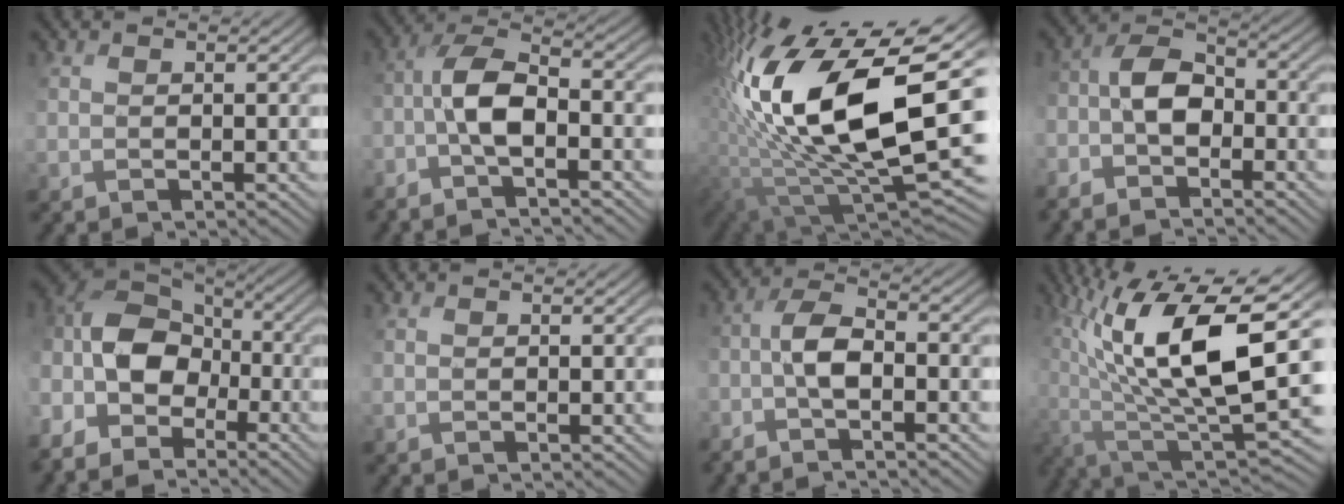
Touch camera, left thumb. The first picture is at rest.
{"total": 6.7, "force": [-2.8, 2.4, 5.6], "torque": [-0.109, 0.010, -0.070]}
{"total": 20.3, "force": [4.2, 8.8, 17.8], "torque": [-0.341, 0.012, 0.068]}
{"total": 6.4, "force": [-3.4, 3.5, 4.1], "torque": [-0.092, 0.001, -0.080]}
{"total": 10.1, "force": [-3.7, 5.9, 7.3], "torque": [-0.178, -0.008, -0.086]}
{"total": 0.0}
{"total": 5.1, "force": [-2.3, 1.8, 4.2], "torque": [-0.083, 0.008, -0.057]}
{"total": 16.3, "force": [3.1, 5.2, 15.1], "torque": [-0.288, 0.002, 0.056]}